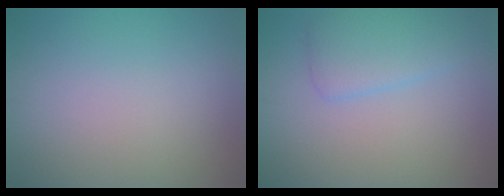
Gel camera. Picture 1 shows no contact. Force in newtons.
{"total": 3.0, "press": 3.0, "slide": 0.2}